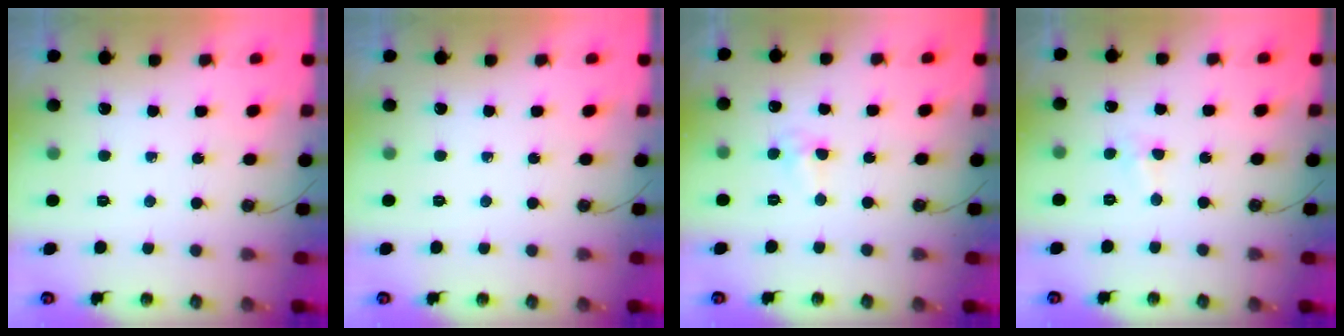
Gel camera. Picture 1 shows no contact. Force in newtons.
{"total": 0.0}
{"total": 4.2, "press": 4.1, "slide": 0.6}
{"total": 2.4, "press": 2.3, "slide": 0.4}